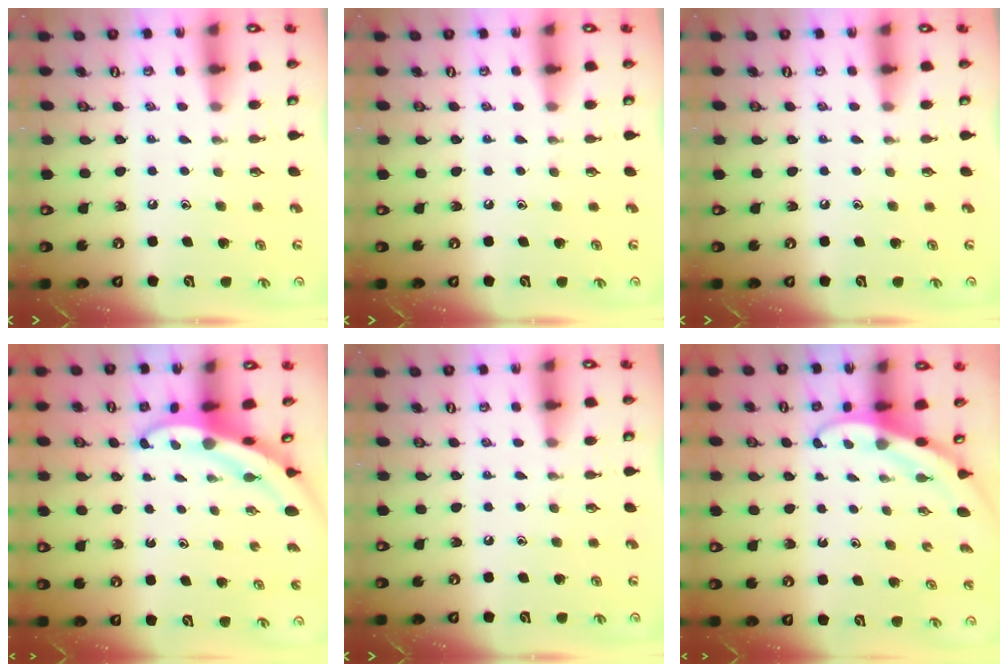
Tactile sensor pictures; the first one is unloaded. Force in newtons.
{"total": 0.0}
{"total": 0.0}
{"total": 3.9, "press": 3.9, "slide": 0.5}
{"total": 0.0}
{"total": 3.0, "press": 3.0, "slide": 0.1}